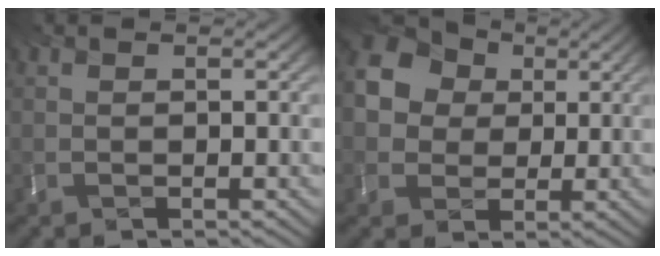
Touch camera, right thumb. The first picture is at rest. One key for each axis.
{"total": 10.8, "fx": 2.1, "fy": 9.5, "fz": 4.7, "tx": -0.153, "ty": 0.025, "tz": 0.028}